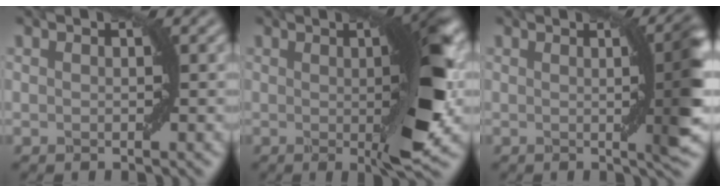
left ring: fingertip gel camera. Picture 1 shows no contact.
{"total": 7.7, "force": [0.1, 1.3, 7.5], "torque": [-0.102, 0.001, 0.004]}
{"total": 7.2, "force": [0.4, 1.8, 6.9], "torque": [-0.065, 0.006, 0.005]}